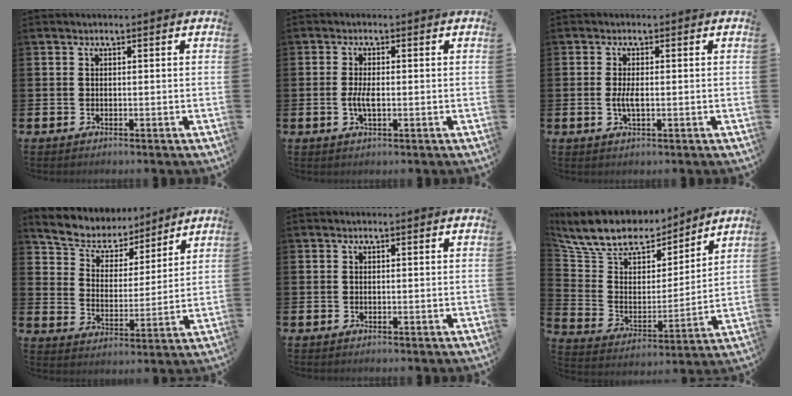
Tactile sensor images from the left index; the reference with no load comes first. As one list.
[{"total": 2.6, "force": [-0.1, 0.9, 2.4], "torque": [-0.037, -0.003, -0.003]}, {"total": 2.1, "force": [0.0, 0.6, 2.0], "torque": [-0.028, -0.003, -0.002]}, {"total": 6.9, "force": [6.4, 2.3, 0.6], "torque": [-0.048, -0.050, 0.113]}, {"total": 0.0}, {"total": 11.5, "force": [10.1, 4.5, 3.3], "torque": [-0.109, -0.064, 0.179]}]